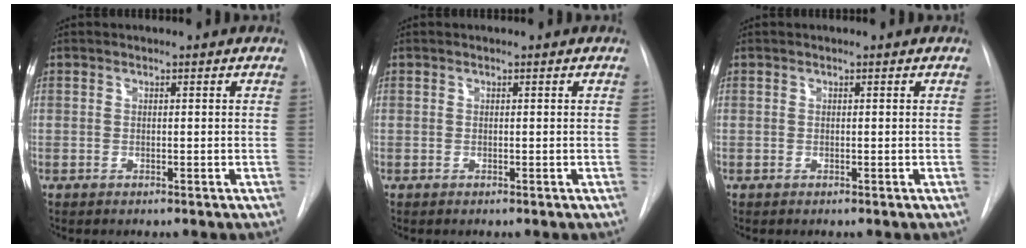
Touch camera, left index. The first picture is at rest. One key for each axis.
{"total": 0.0}
{"total": 0.0}